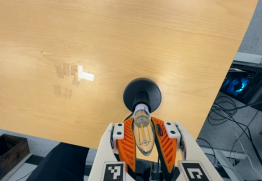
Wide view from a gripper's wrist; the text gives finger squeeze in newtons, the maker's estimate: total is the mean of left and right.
{"total": 19.9, "left": 19.2, "right": 20.5}